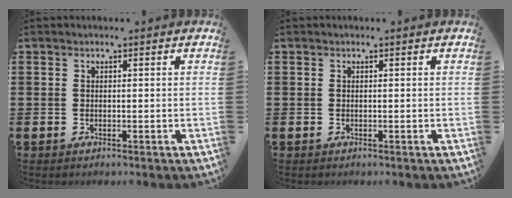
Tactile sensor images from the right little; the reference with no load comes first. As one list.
[{"total": 0.0}]